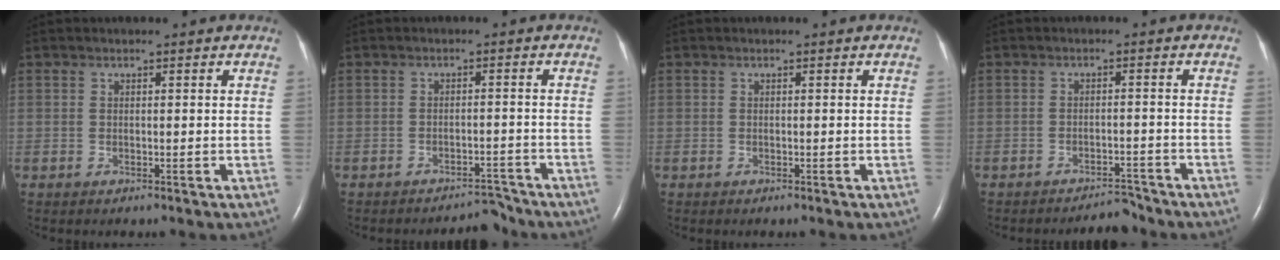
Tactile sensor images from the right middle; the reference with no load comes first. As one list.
[{"total": 3.4, "force": [-3.4, 0.3, -0.1], "torque": [0.006, -0.003, -0.049]}, {"total": 0.0}, {"total": 3.1, "force": [-3.1, 0.2, 0.0], "torque": [0.001, -0.008, -0.047]}]